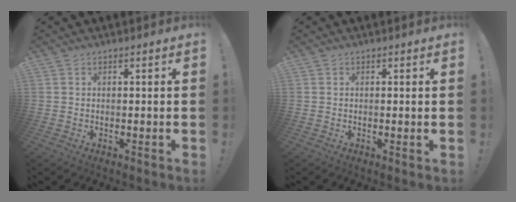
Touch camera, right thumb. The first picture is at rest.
{"total": 0.5, "force": [0.2, -0.1, 0.5], "torque": [-0.004, -0.002, 0.001]}